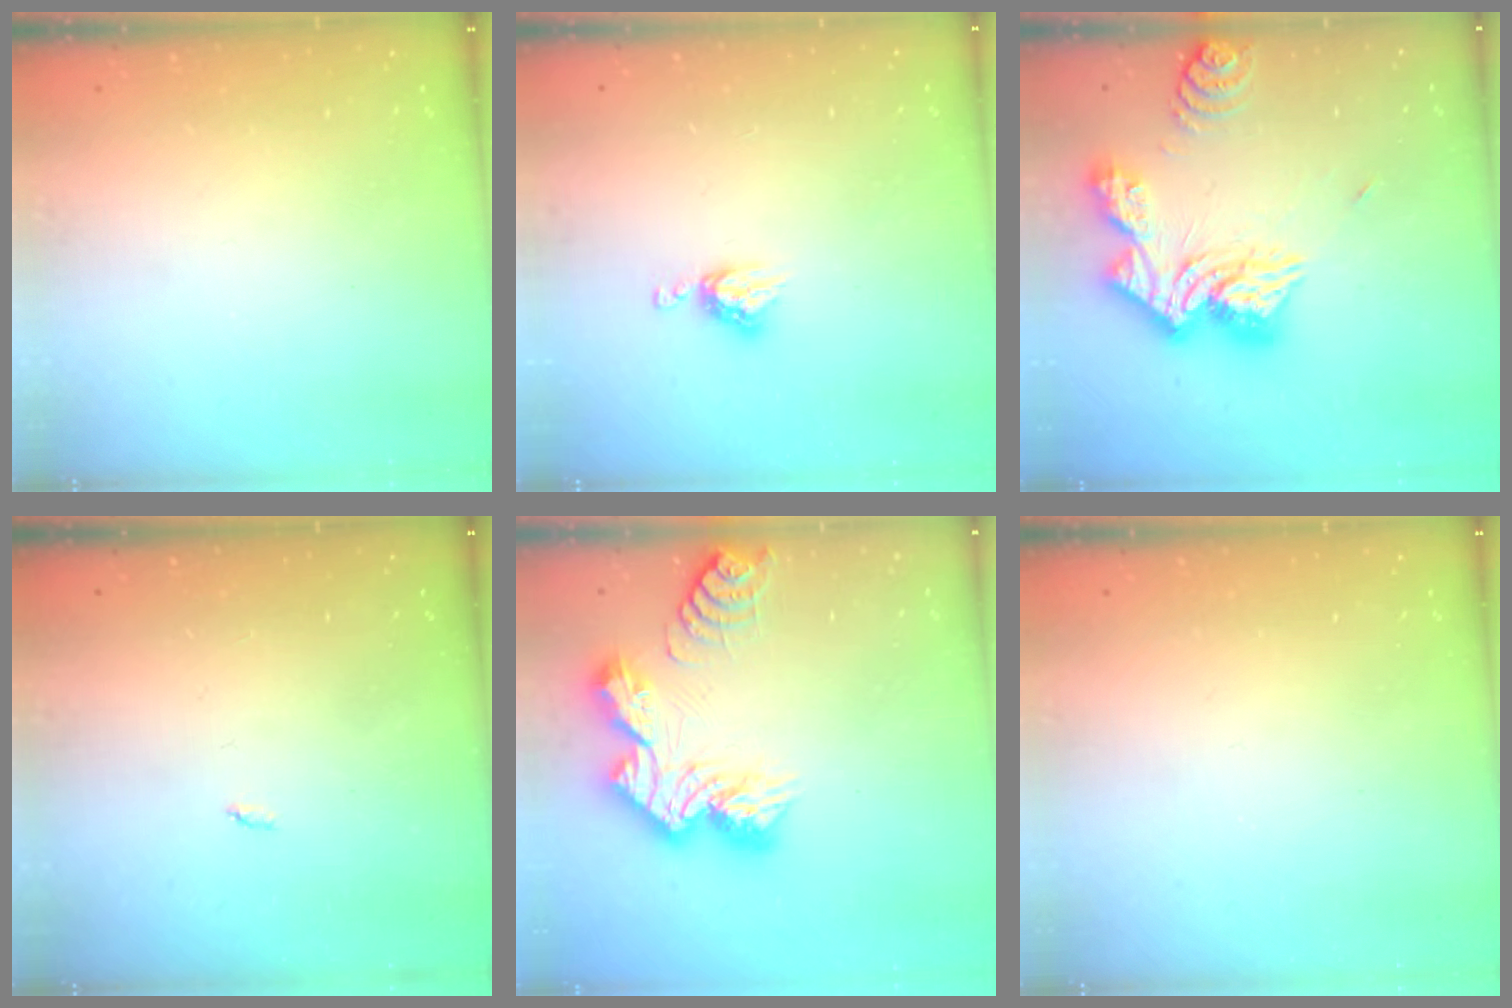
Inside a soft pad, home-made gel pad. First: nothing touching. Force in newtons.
{"total": 6.4, "press": 6.4, "slide": 0.4}
{"total": 18.5, "press": 18.4, "slide": 1.6}
{"total": 2.1, "press": 2.1, "slide": 0.4}
{"total": 13.8, "press": 13.7, "slide": 1.2}
{"total": 0.0}